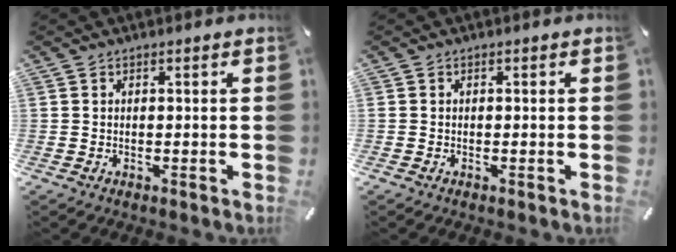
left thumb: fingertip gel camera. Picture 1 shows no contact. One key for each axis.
{"total": 0.0}